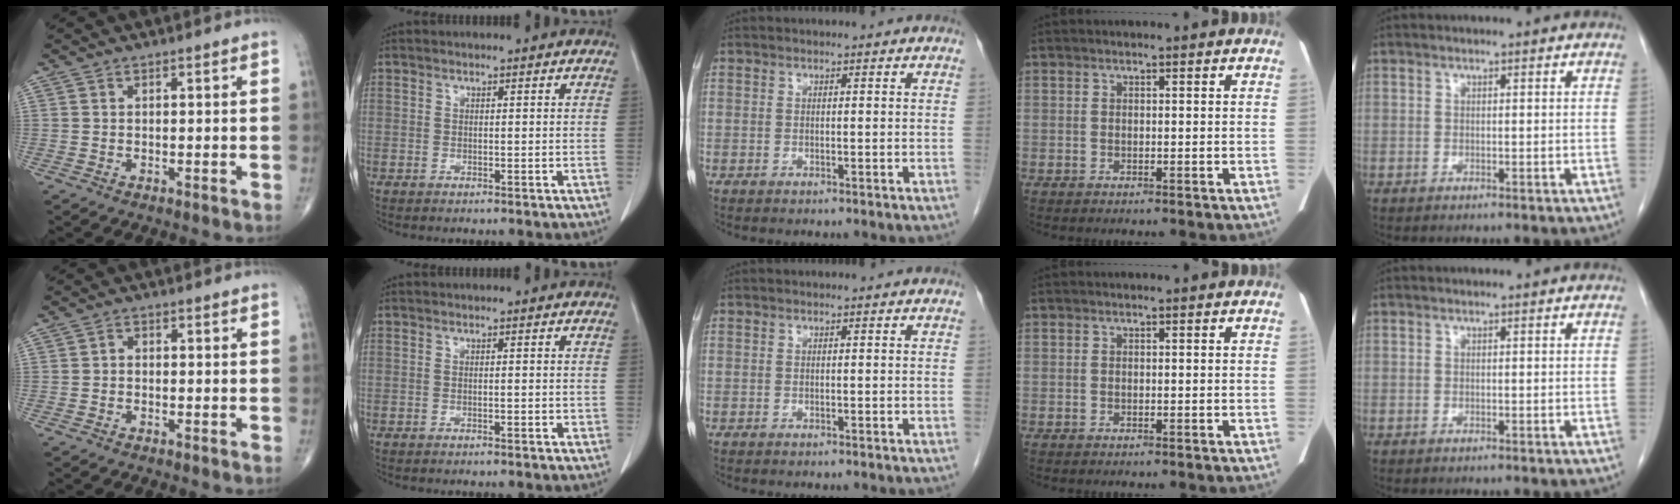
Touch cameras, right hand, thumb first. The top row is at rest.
{"thumb": {"total": 1.1, "force": [-0.4, 0.9, 0.6], "torque": [-0.004, 0.005, -0.011]}, "index": {"total": 0.8, "force": [-0.1, 0.2, 0.8], "torque": [-0.013, 0.000, 0.000]}}